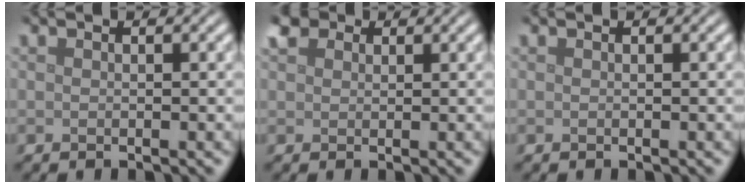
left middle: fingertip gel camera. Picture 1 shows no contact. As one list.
[{"total": 1.9, "force": [1.2, 1.2, 0.6], "torque": [-0.014, 0.007, 0.022]}, {"total": 0.0}]